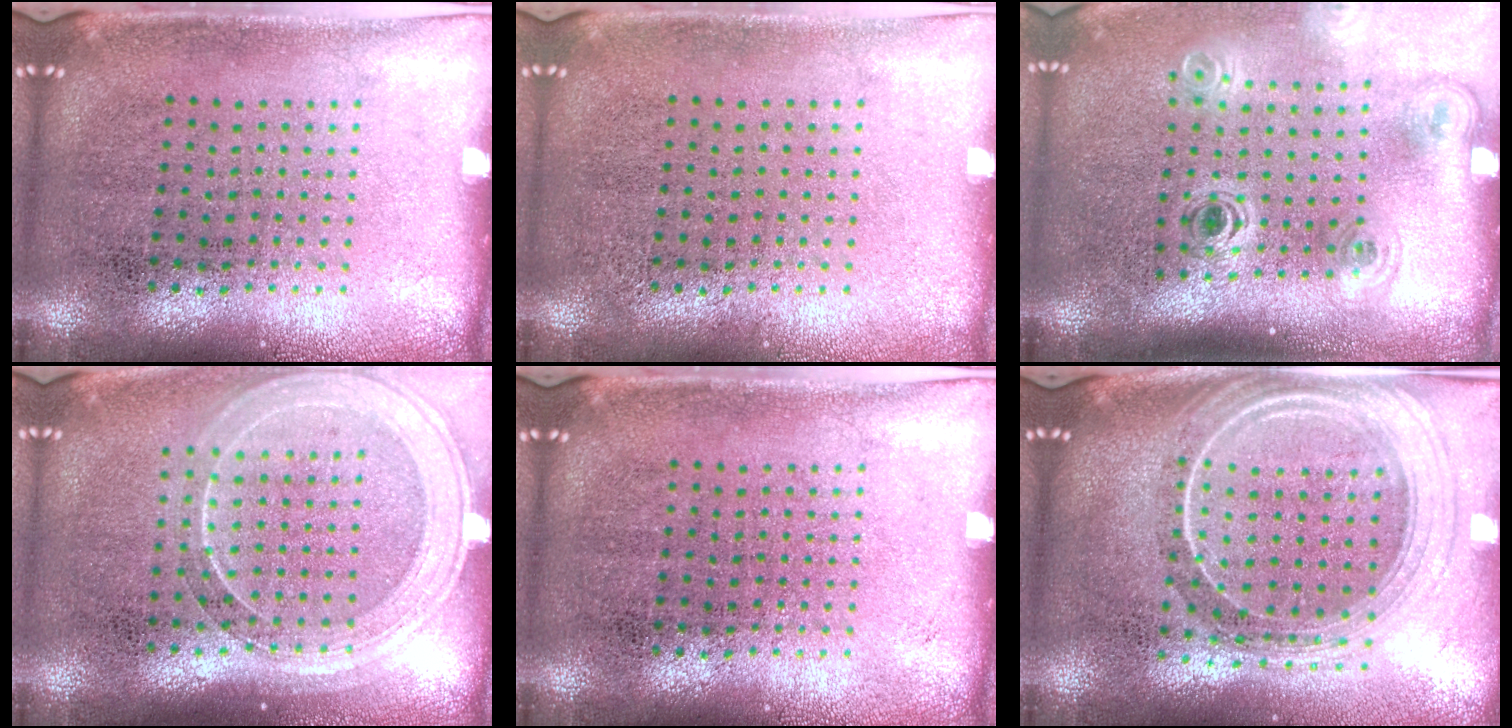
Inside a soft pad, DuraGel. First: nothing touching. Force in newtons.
{"total": 0.0}
{"total": 2.0, "press": 1.4, "slide": 1.5}
{"total": 1.9, "press": 1.7, "slide": 0.8}
{"total": 0.0}
{"total": 2.3, "press": 2.0, "slide": 1.2}